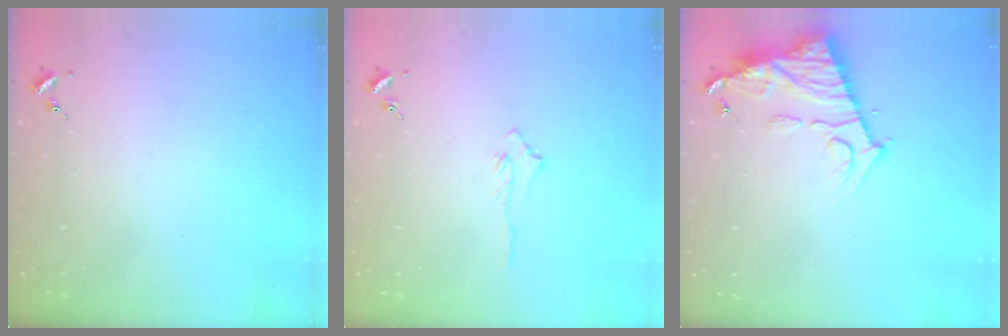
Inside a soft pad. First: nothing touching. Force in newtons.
{"total": 3.2, "press": 3.2, "slide": 0.4}
{"total": 11.7, "press": 11.6, "slide": 0.8}